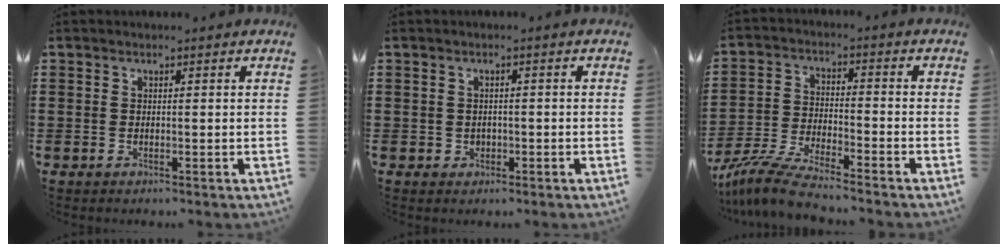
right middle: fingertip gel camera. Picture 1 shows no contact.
{"total": 1.0, "force": [0.0, 0.9, 0.3], "torque": [-0.009, 0.006, -0.001]}
{"total": 7.5, "force": [-6.9, 0.2, 2.9], "torque": [-0.074, -0.005, -0.138]}